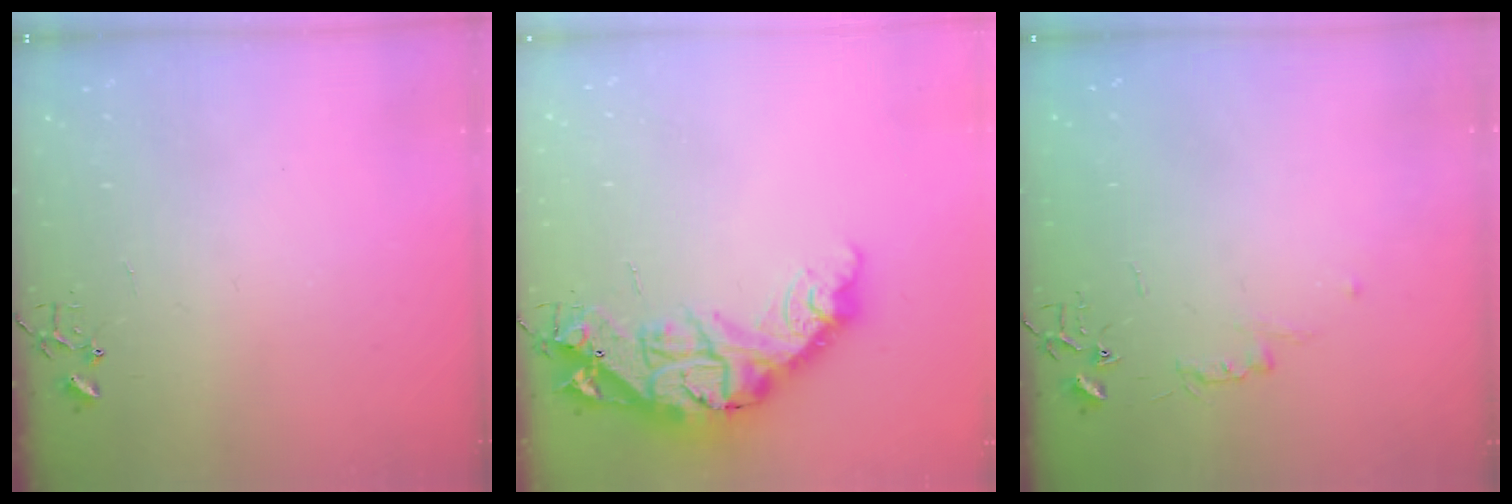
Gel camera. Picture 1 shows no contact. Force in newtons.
{"total": 21.4, "press": 21.3, "slide": 2.0}
{"total": 4.8, "press": 4.7, "slide": 0.6}